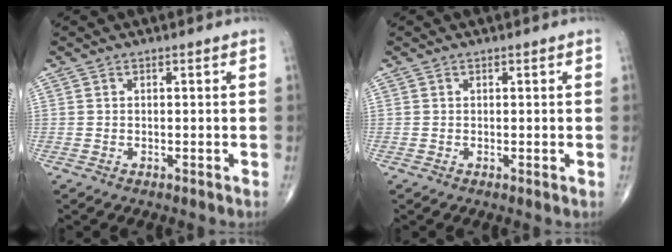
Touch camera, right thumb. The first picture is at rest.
{"total": 0.0}